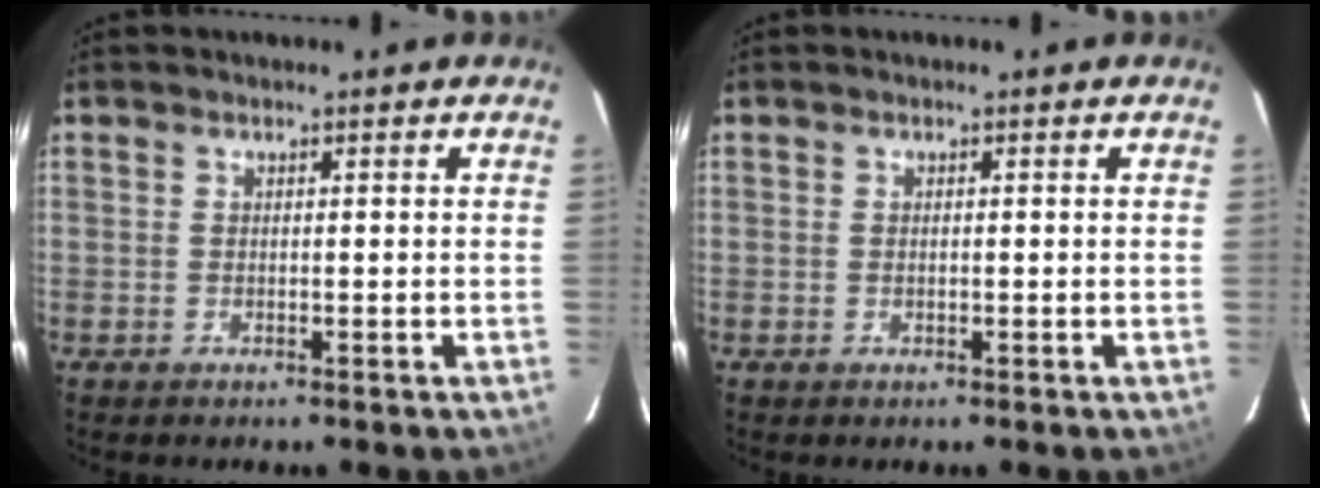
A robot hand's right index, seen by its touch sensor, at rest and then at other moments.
{"total": 0.6, "force": [0.0, 0.3, 0.5], "torque": [-0.010, 0.001, 0.000]}